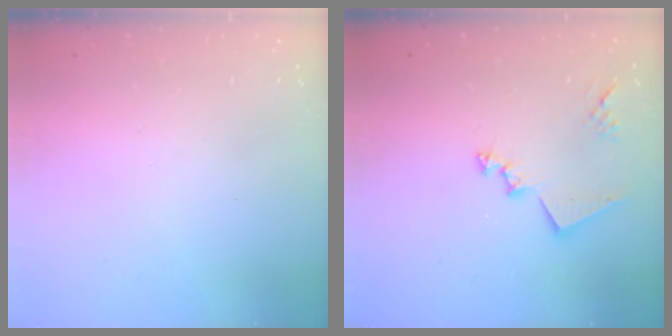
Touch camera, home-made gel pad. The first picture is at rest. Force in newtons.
{"total": 14.6, "press": 14.6, "slide": 0.9}